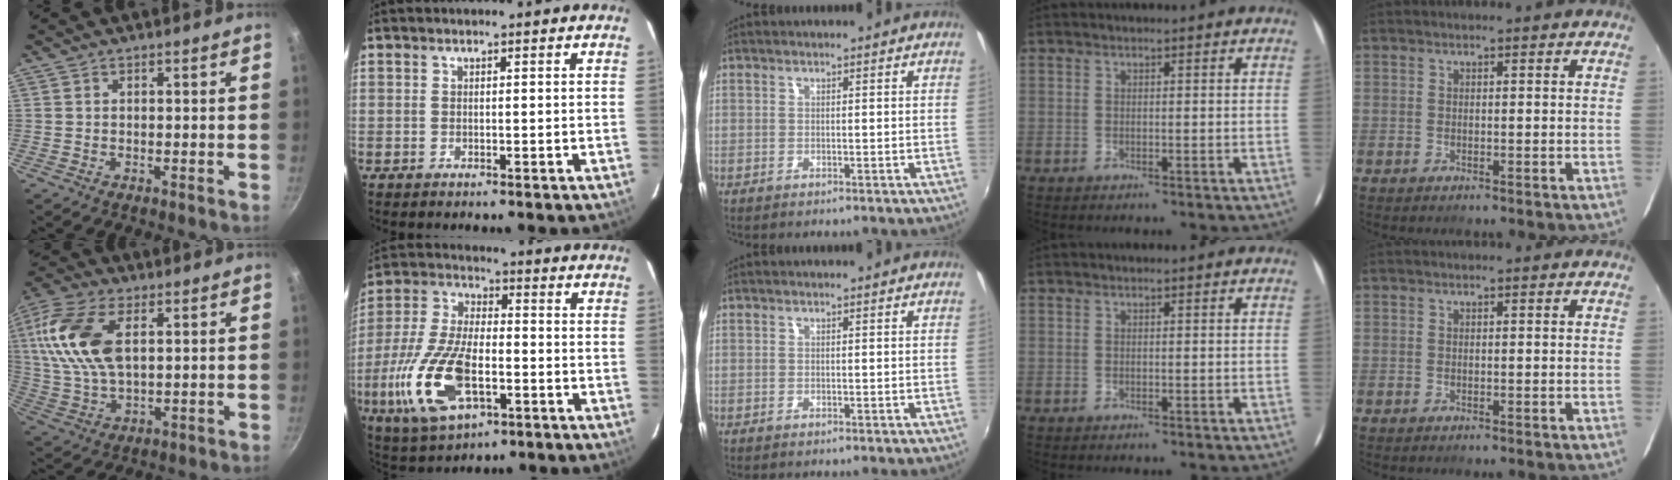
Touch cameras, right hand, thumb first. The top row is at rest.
{"thumb": {"total": 16.0, "force": [4.3, 8.6, 12.8], "torque": [-0.254, -0.004, 0.082]}, "index": {"total": 18.2, "force": [-6.1, 8.6, 14.8], "torque": [-0.332, -0.017, -0.108]}}